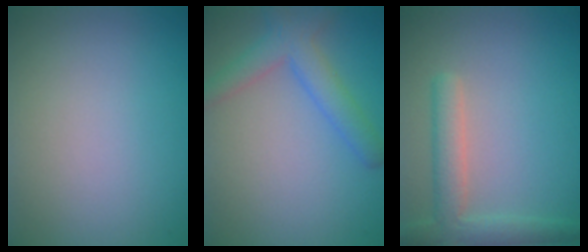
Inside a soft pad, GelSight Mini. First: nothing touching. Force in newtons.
{"total": 3.5, "press": 3.5, "slide": 0.2}
{"total": 3.5, "press": 3.5, "slide": 0.3}